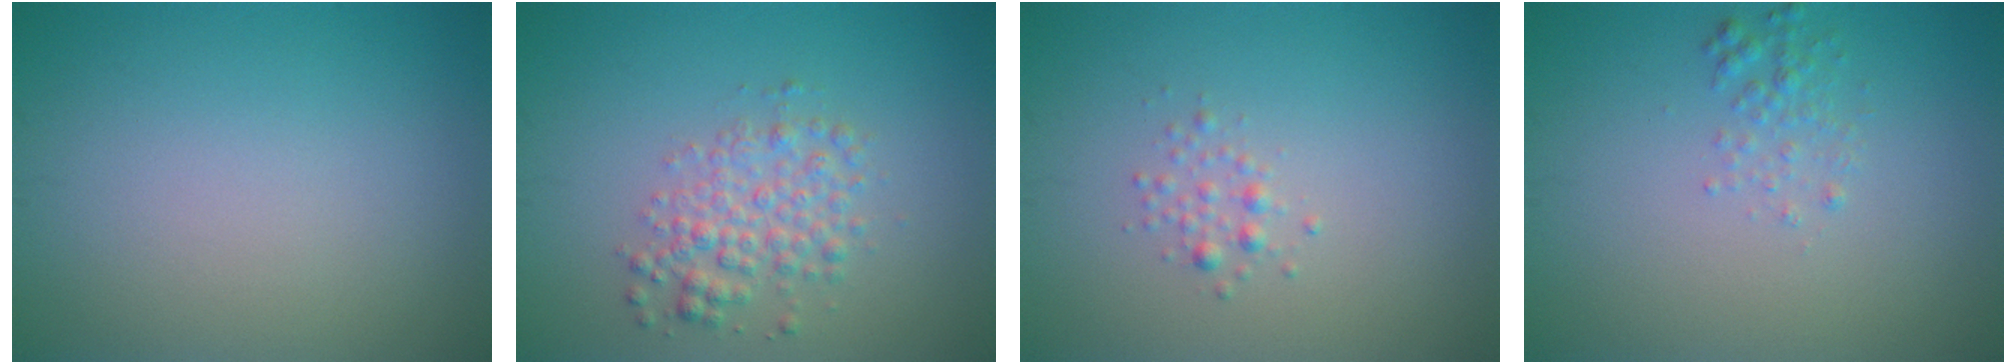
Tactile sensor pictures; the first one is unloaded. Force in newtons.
{"total": 3.1, "press": 3.1, "slide": 0.1}
{"total": 1.1, "press": 1.1, "slide": 0.0}
{"total": 1.4, "press": 1.4, "slide": 0.1}